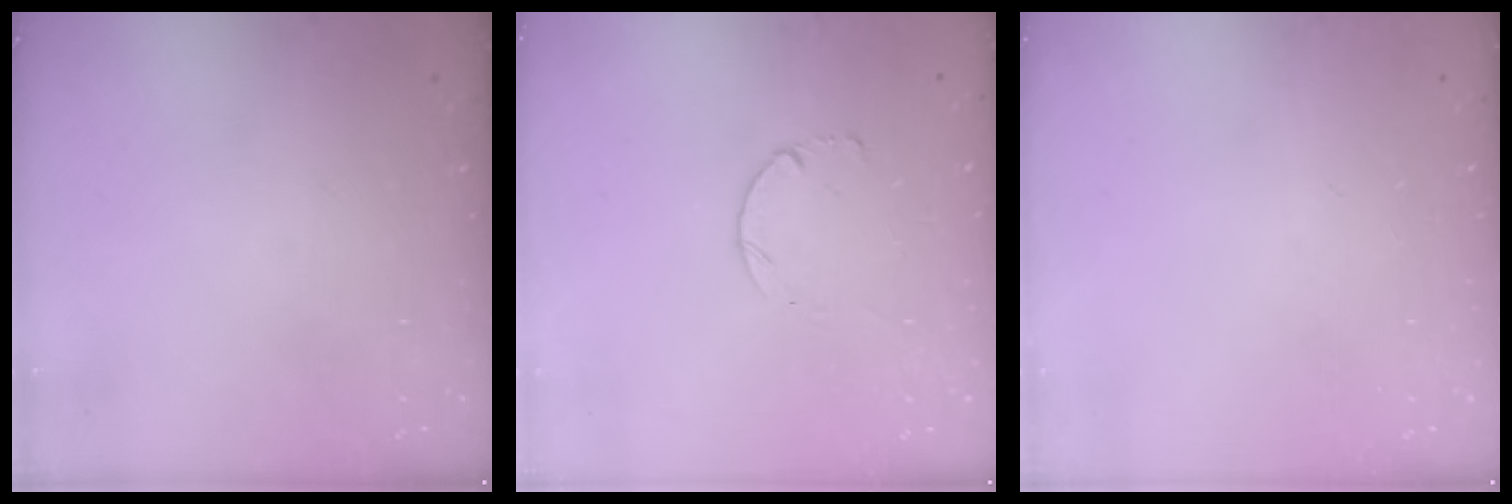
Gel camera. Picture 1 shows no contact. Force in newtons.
{"total": 0.0}
{"total": 0.0}